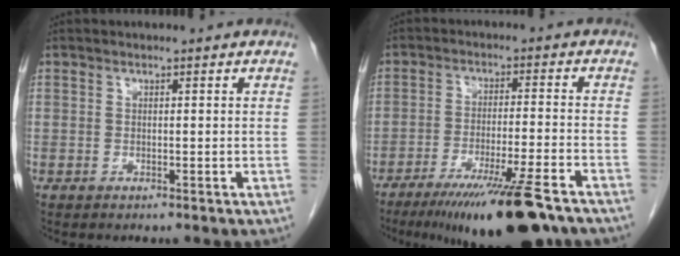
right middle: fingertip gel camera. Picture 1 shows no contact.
{"total": 15.3, "force": [-11.2, 0.6, 10.4], "torque": [-0.143, -0.033, -0.179]}